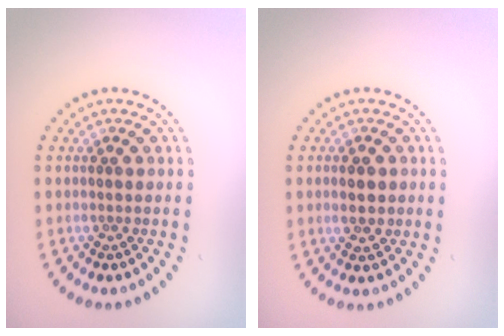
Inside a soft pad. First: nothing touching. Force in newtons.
{"total": 2.2, "press": 2.1, "slide": 0.1}